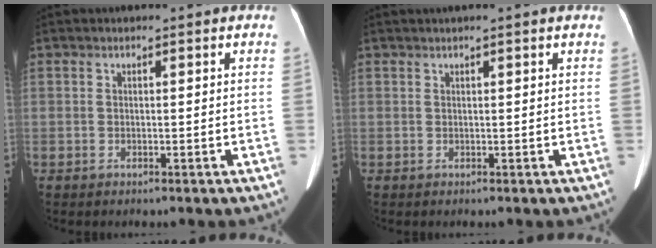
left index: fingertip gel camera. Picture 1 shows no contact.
{"total": 1.3, "force": [0.9, -0.4, 0.8], "torque": [-0.018, 0.011, 0.023]}